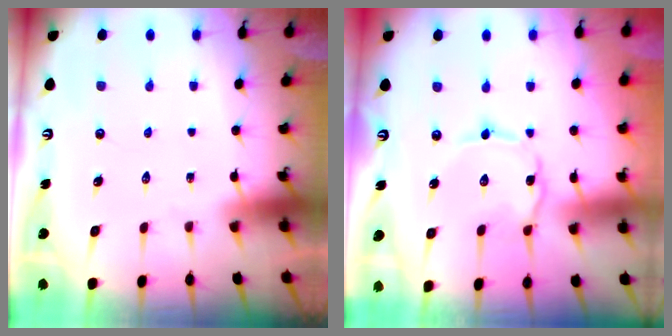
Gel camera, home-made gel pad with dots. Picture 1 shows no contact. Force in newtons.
{"total": 0.7, "press": 0.7, "slide": 0.1}